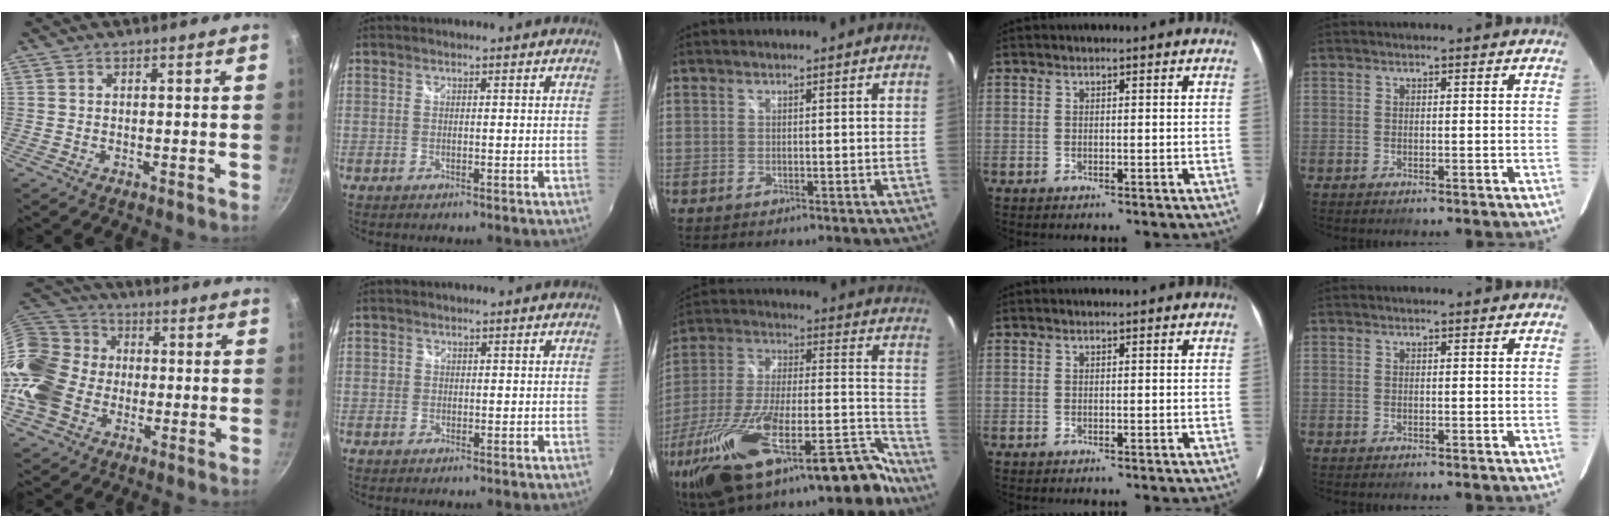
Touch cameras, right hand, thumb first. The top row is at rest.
{"thumb": {"total": 18.2, "force": [-2.9, 15.2, 9.6], "torque": [-0.191, 0.050, -0.062]}, "index": {"total": 1.1, "force": [-0.1, 1.1, 0.2], "torque": [-0.003, -0.001, -0.005]}, "middle": {"total": 31.5, "force": [-22.2, 9.1, 20.3], "torque": [-0.352, -0.028, -0.352]}}